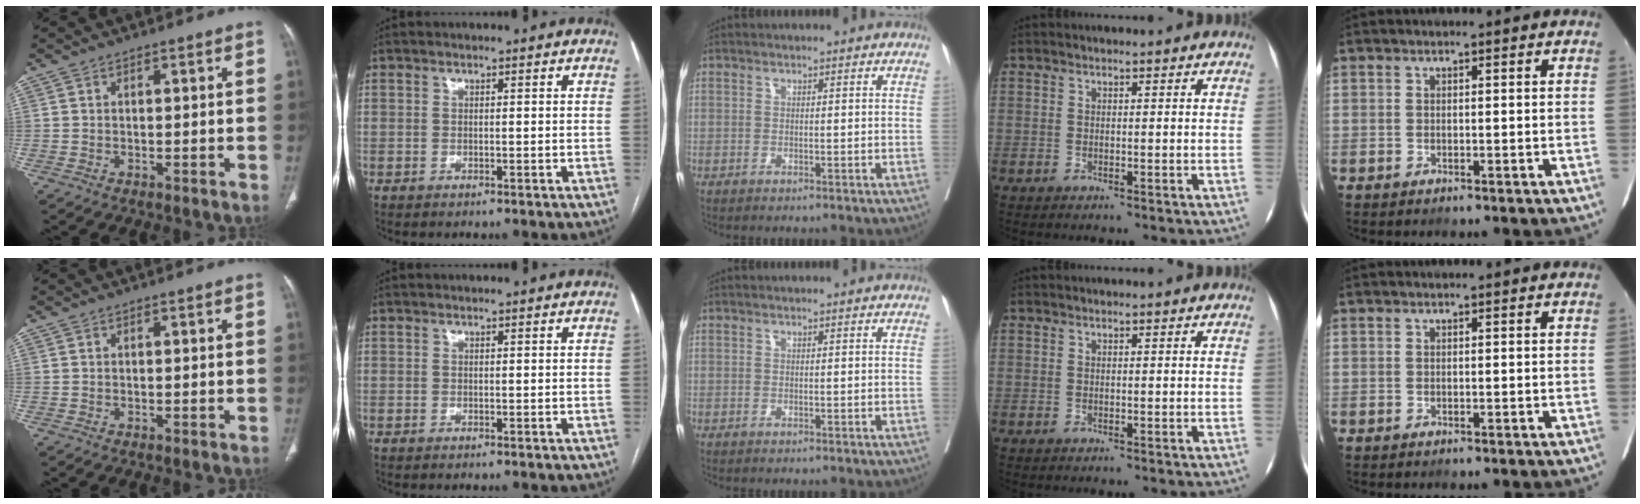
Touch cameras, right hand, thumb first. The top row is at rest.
{}